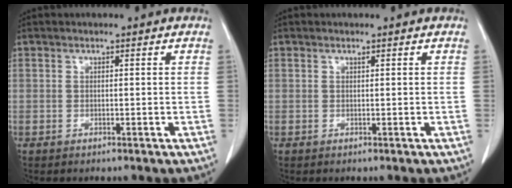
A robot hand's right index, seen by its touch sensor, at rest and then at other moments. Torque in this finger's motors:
{"motor_torque": [0.03, -0.01, 0.00, 0.00]}